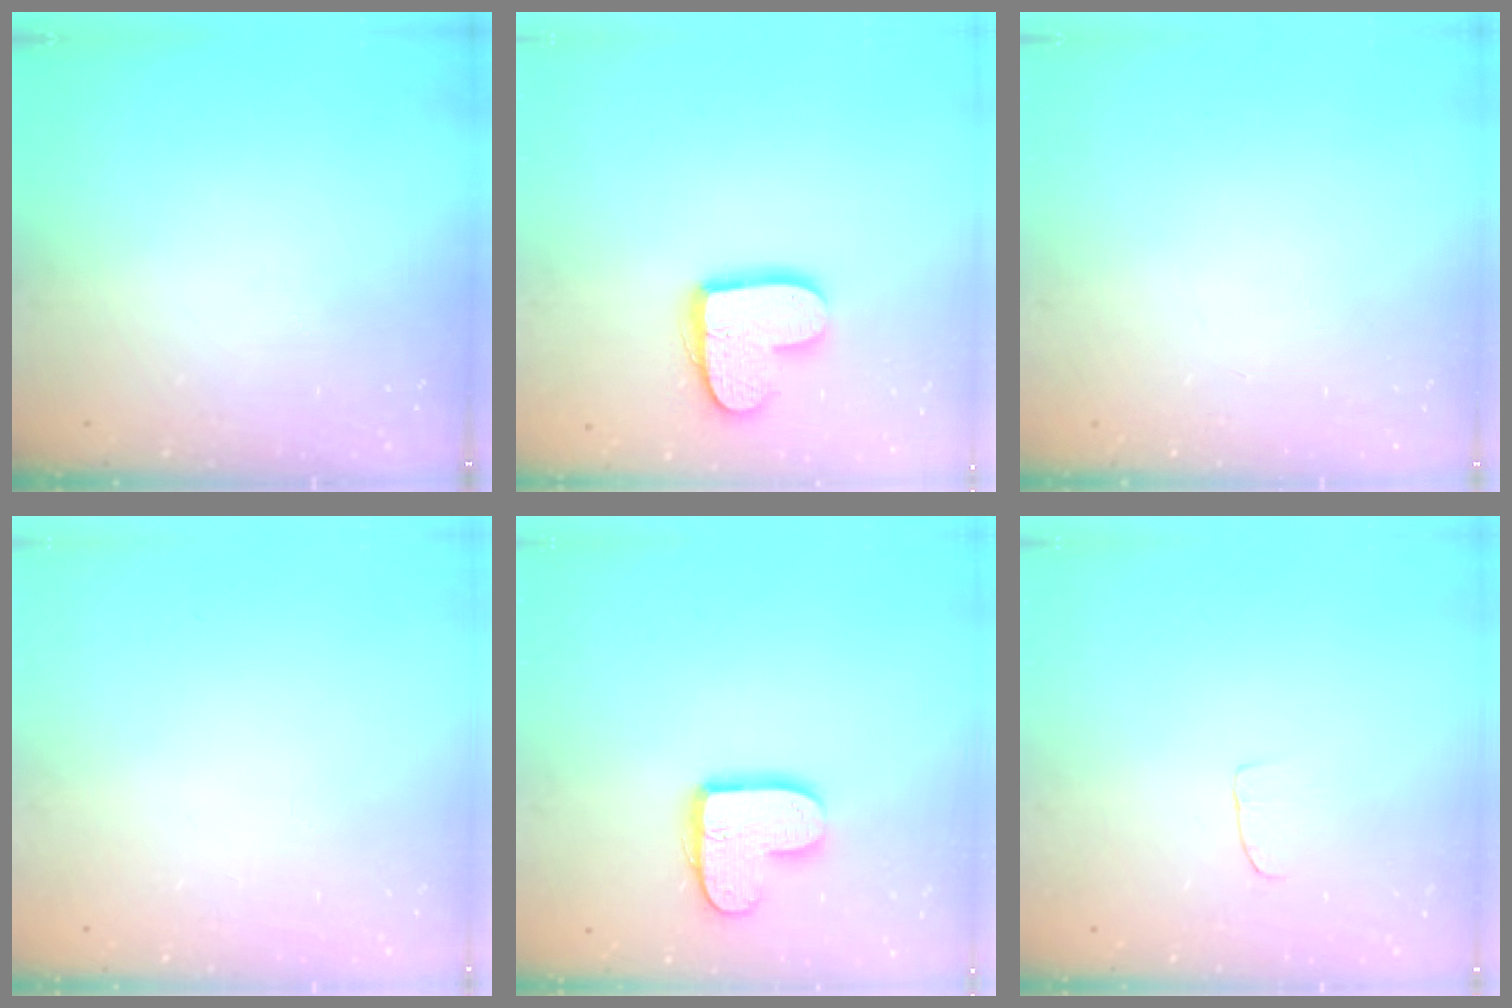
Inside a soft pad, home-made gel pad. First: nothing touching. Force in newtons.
{"total": 13.2, "press": 13.1, "slide": 0.7}
{"total": 0.0}
{"total": 0.0}
{"total": 12.6, "press": 12.6, "slide": 0.9}
{"total": 3.1, "press": 3.1, "slide": 0.2}